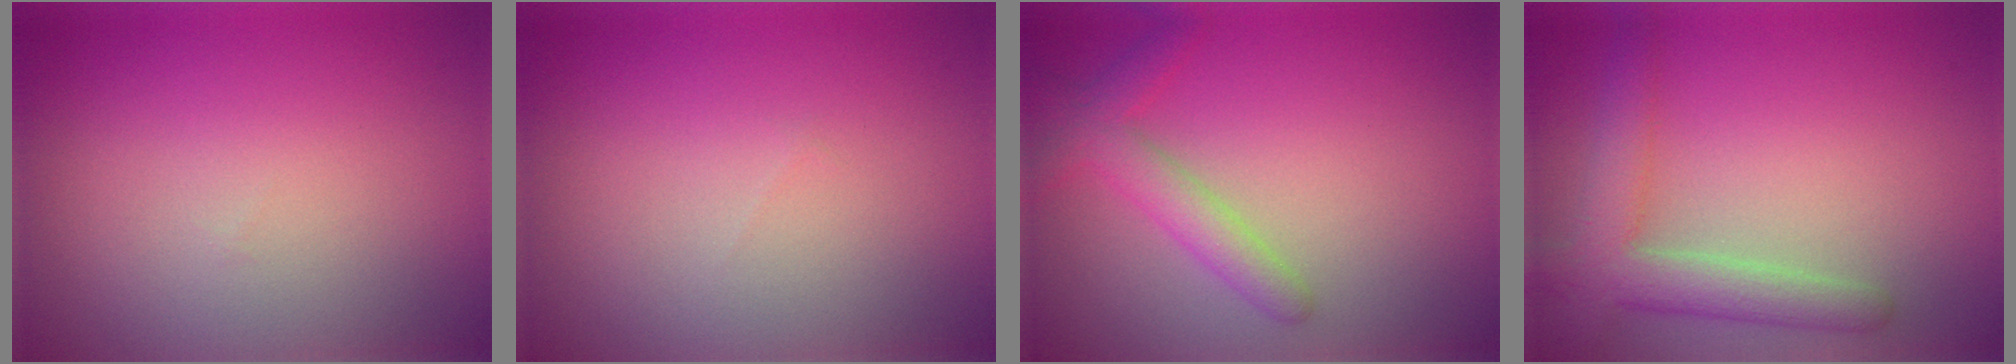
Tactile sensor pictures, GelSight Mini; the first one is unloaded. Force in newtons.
{"total": 0.0}
{"total": 3.0, "press": 3.0, "slide": 0.2}
{"total": 4.7, "press": 4.6, "slide": 0.5}